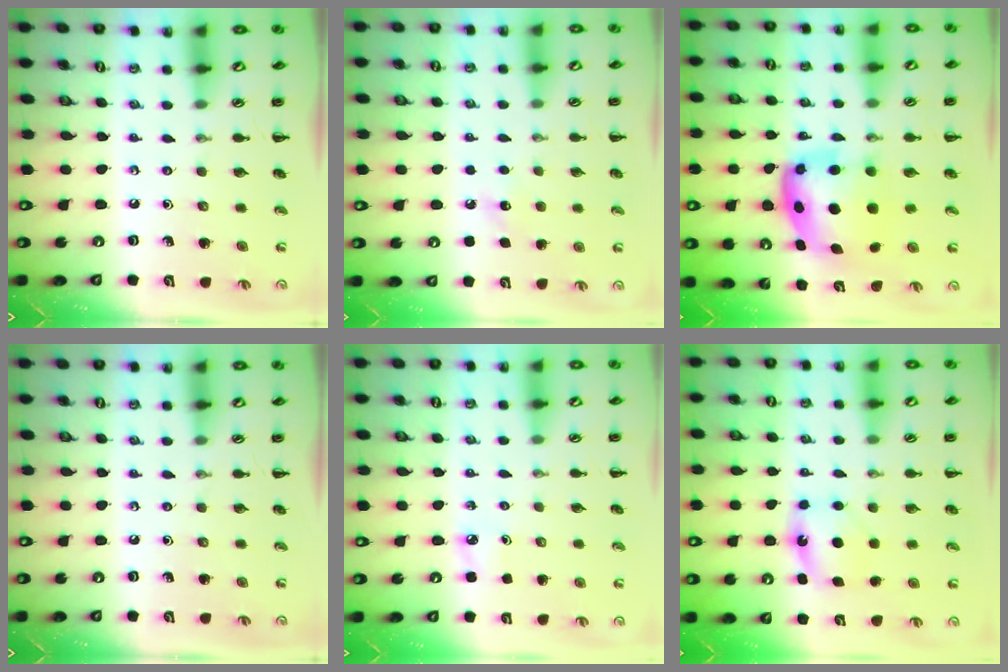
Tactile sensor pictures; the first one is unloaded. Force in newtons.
{"total": 5.9, "press": 5.8, "slide": 1.4}
{"total": 7.0, "press": 6.8, "slide": 1.6}
{"total": 0.0}
{"total": 3.6, "press": 3.5, "slide": 1.2}
{"total": 5.3, "press": 5.2, "slide": 1.2}